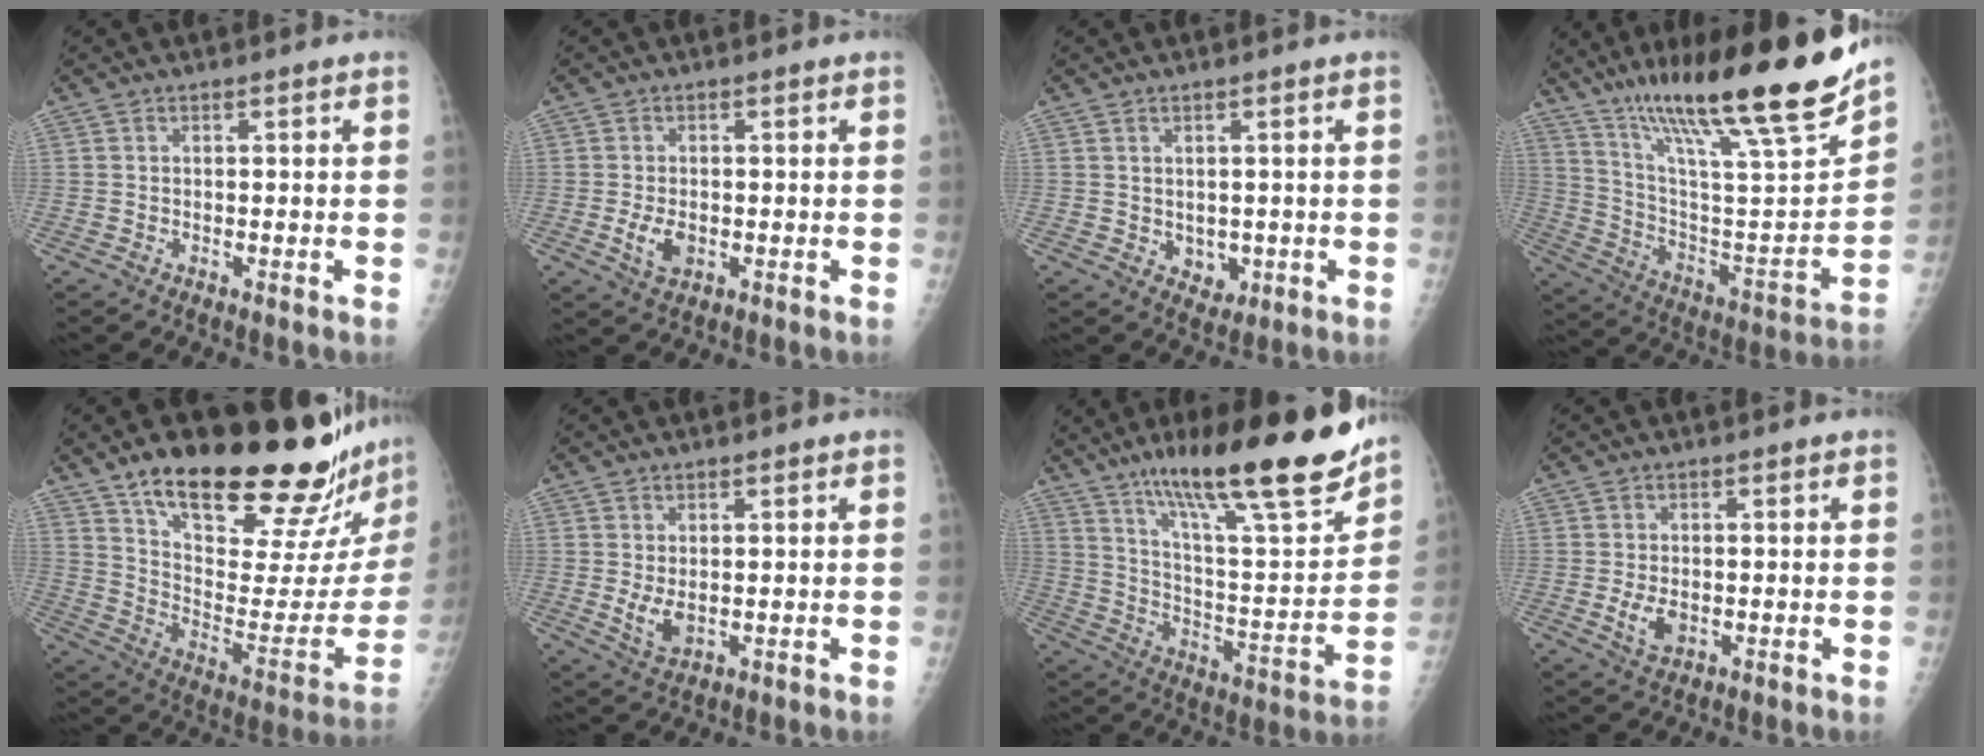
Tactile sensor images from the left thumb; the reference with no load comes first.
{"total": 4.1, "force": [-0.8, 2.7, 3.0], "torque": [-0.054, -0.004, -0.008]}
{"total": 3.3, "force": [-0.1, 2.7, 1.8], "torque": [-0.011, -0.005, 0.011]}
{"total": 29.4, "force": [20.8, 3.6, 20.4], "torque": [-0.312, -0.068, 0.346]}
{"total": 29.8, "force": [22.6, 7.3, 18.0], "torque": [-0.235, -0.111, 0.338]}
{"total": 3.8, "force": [0.4, 2.4, 2.9], "torque": [-0.049, -0.013, 0.016]}
{"total": 25.9, "force": [17.9, 4.9, 18.1], "torque": [-0.261, -0.067, 0.293]}
{"total": 3.7, "force": [-0.6, 2.4, 2.8], "torque": [-0.050, -0.006, -0.003]}